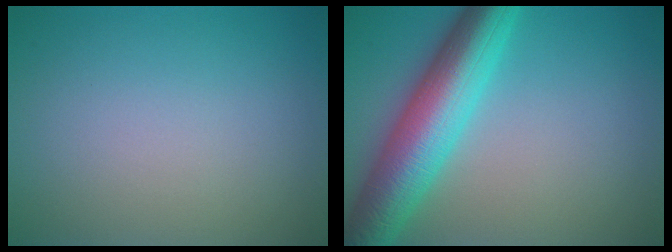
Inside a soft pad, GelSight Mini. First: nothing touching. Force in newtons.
{"total": 8.8, "press": 8.8, "slide": 0.0}